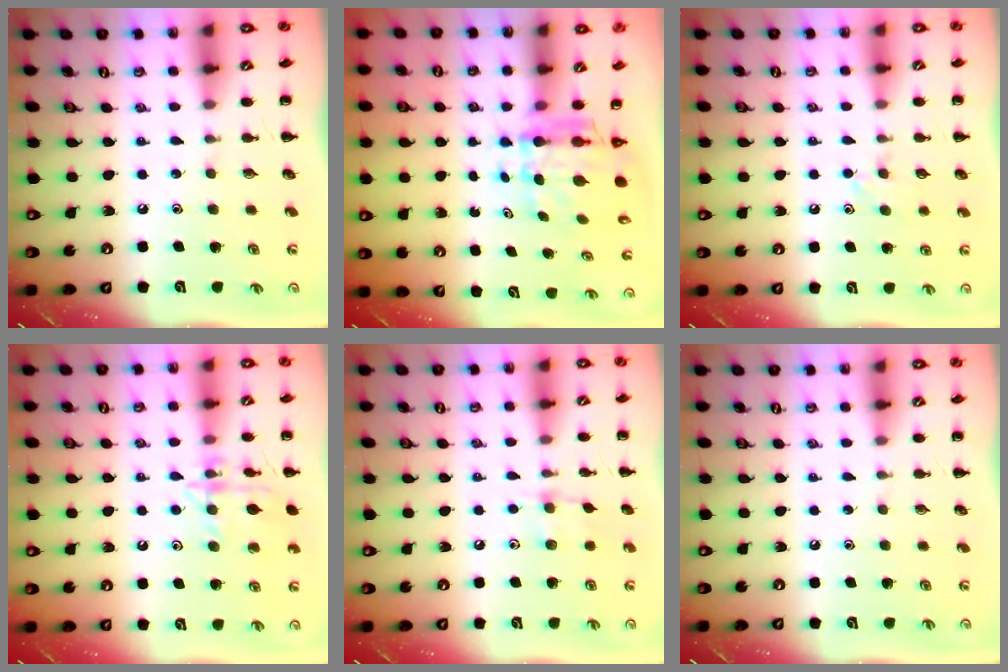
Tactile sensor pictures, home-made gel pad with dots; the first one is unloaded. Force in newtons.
{"total": 6.0, "press": 5.9, "slide": 1.4}
{"total": 5.6, "press": 5.3, "slide": 1.8}
{"total": 13.1, "press": 13.1, "slide": 0.6}
{"total": 7.2, "press": 6.9, "slide": 1.7}
{"total": 0.0}